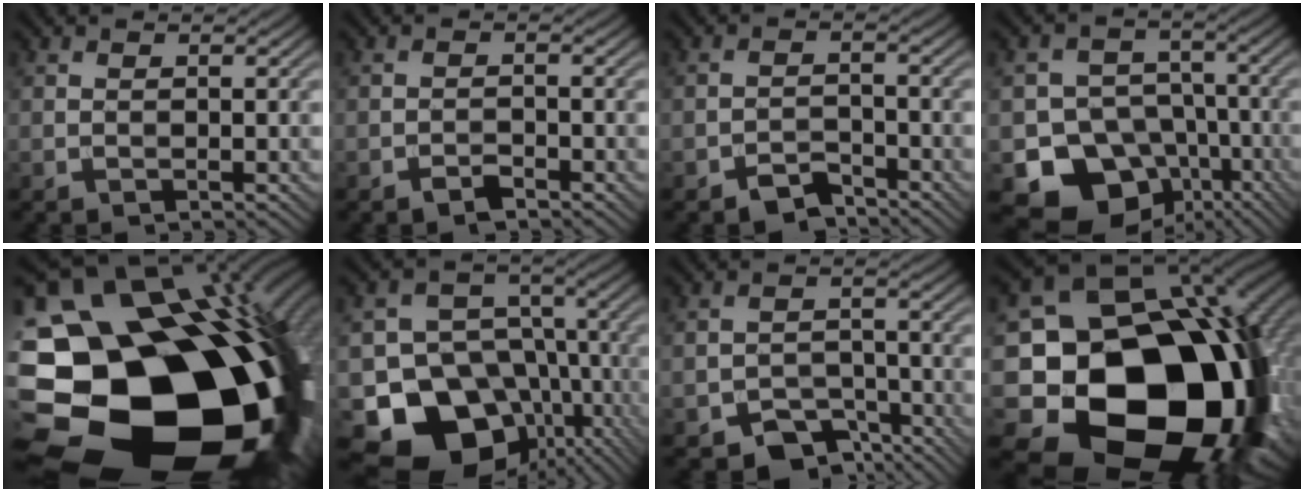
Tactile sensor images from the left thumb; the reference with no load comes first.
{"total": 1.9, "force": [-1.4, 0.7, 0.9], "torque": [-0.014, 0.002, -0.028]}
{"total": 3.4, "force": [-2.9, 1.4, 1.3], "torque": [-0.019, 0.004, -0.059]}
{"total": 14.2, "force": [-7.7, 10.9, 4.8], "torque": [-0.096, -0.035, -0.125]}
{"total": 25.5, "force": [-8.3, 19.7, 13.9], "torque": [-0.201, -0.068, -0.161]}
{"total": 18.8, "force": [-8.7, 14.8, 7.7], "torque": [-0.145, -0.040, -0.138]}
{"total": 6.0, "force": [-4.3, 3.5, 2.3], "torque": [-0.030, -0.008, -0.075]}
{"total": 23.1, "force": [-4.4, 18.2, 13.5], "torque": [-0.274, -0.059, -0.049]}